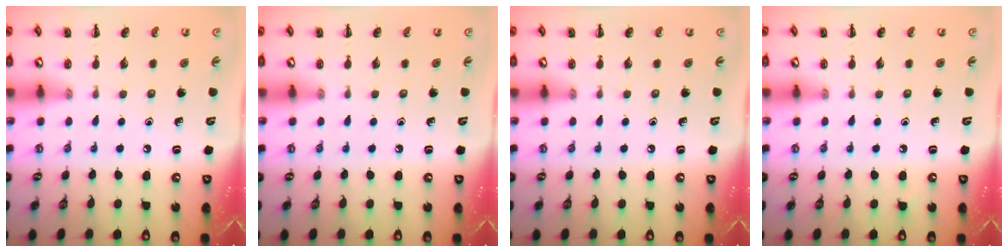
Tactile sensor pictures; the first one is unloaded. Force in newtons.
{"total": 0.0}
{"total": 0.0}
{"total": 0.0}